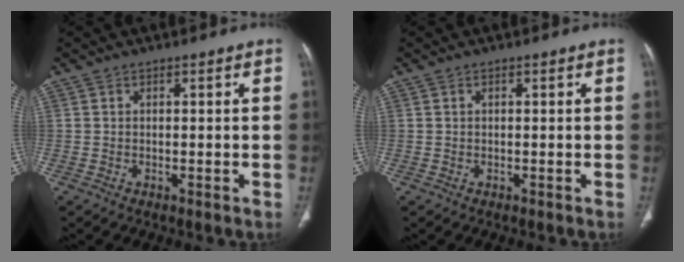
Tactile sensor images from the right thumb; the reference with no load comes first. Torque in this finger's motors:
{"motor_torque": [0.23, 0.08, -0.53, 0.29, 0.05]}